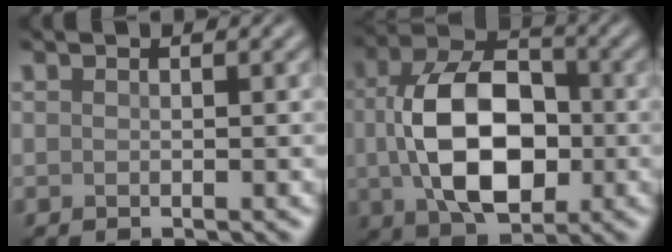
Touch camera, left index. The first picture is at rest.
{"total": 10.8, "force": [-0.3, 6.8, 8.4], "torque": [-0.159, -0.003, -0.002]}